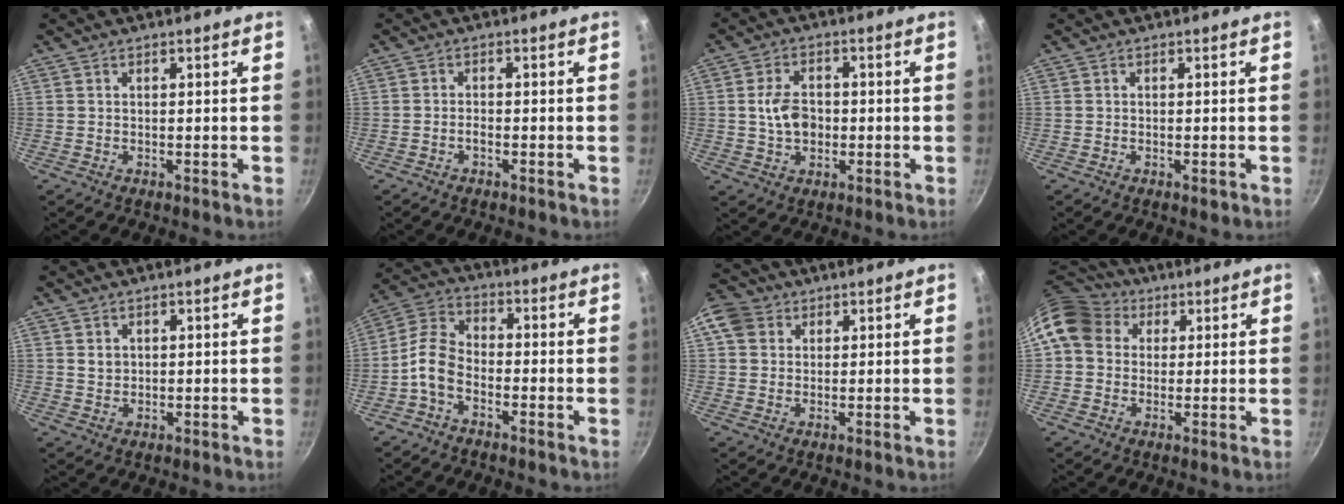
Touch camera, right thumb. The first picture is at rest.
{"total": 1.3, "force": [-0.8, 0.6, 0.8], "torque": [-0.016, 0.012, -0.018]}
{"total": 6.7, "force": [-0.3, 4.8, 4.6], "torque": [-0.065, 0.009, -0.007]}
{"total": 1.1, "force": [-0.4, 0.5, 0.9], "torque": [-0.014, 0.001, -0.008]}
{"total": 1.8, "force": [0.6, 1.5, 0.9], "torque": [-0.009, 0.000, 0.011]}
{"total": 7.4, "force": [-3.3, 4.5, 4.9], "torque": [-0.100, 0.041, -0.081]}
{"total": 6.7, "force": [2.3, 5.6, 2.8], "torque": [-0.035, 0.007, 0.029]}
{"total": 11.2, "force": [3.1, 9.4, 5.4], "torque": [-0.080, 0.021, 0.041]}